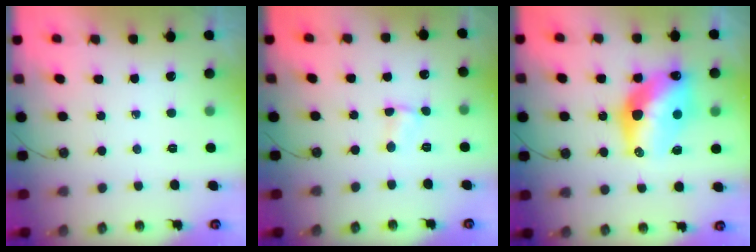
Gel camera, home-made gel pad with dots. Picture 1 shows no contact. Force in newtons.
{"total": 1.8, "press": 1.8, "slide": 0.2}
{"total": 16.6, "press": 16.5, "slide": 1.4}